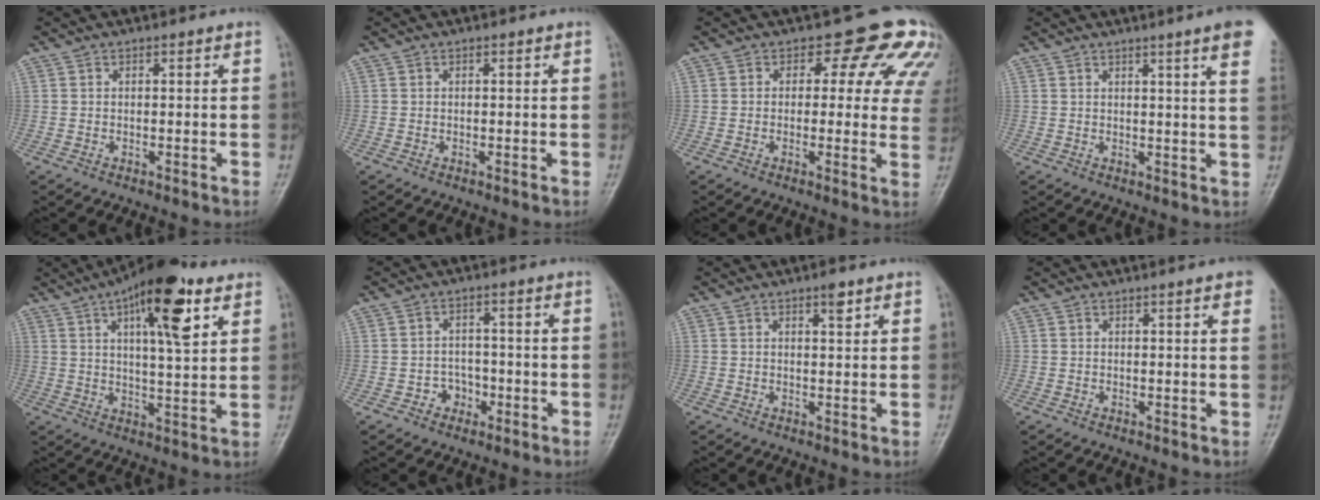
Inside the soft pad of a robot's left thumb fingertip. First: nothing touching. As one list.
[{"total": 0.0}, {"total": 12.1, "force": [5.9, 7.1, 7.8], "torque": [-0.029, -0.016, 0.044]}, {"total": 9.1, "force": [5.6, 0.1, 7.2], "torque": [-0.080, -0.014, 0.053]}, {"total": 15.4, "force": [7.5, 5.0, 12.5], "torque": [-0.164, -0.019, 0.111]}, {"total": 3.8, "force": [-1.6, 3.3, 1.0], "torque": [0.017, 0.017, -0.029]}, {"total": 2.3, "force": [1.5, 0.9, 1.6], "torque": [-0.014, -0.006, 0.021]}, {"total": 4.9, "force": [3.0, 0.6, 3.8], "torque": [-0.034, 0.002, 0.027]}]